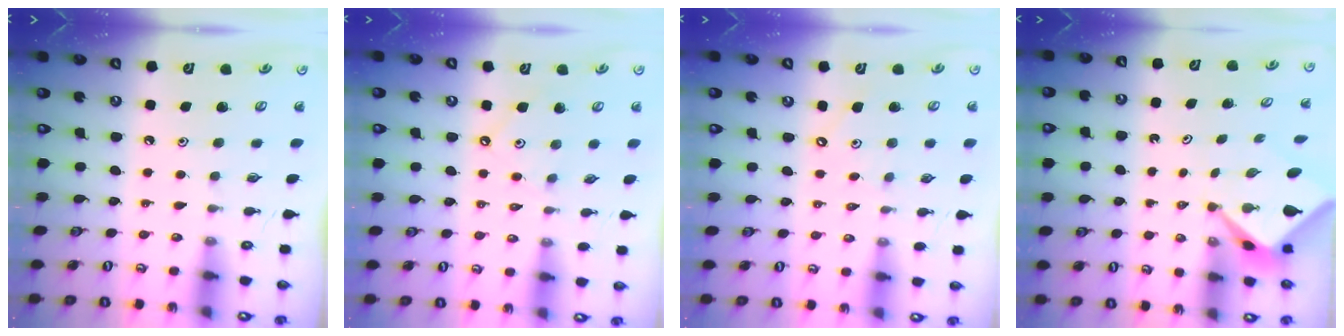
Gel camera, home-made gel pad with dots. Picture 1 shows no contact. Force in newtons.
{"total": 2.5, "press": 2.5, "slide": 0.4}
{"total": 3.8, "press": 3.8, "slide": 0.3}
{"total": 2.9, "press": 2.9, "slide": 0.1}